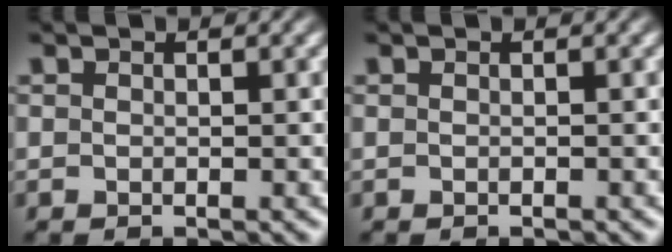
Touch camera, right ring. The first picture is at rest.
{"total": 0.0}